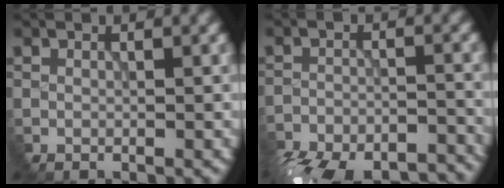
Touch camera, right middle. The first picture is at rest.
{"total": 14.8, "force": [-13.6, 4.5, 3.8], "torque": [-0.061, -0.024, -0.177]}